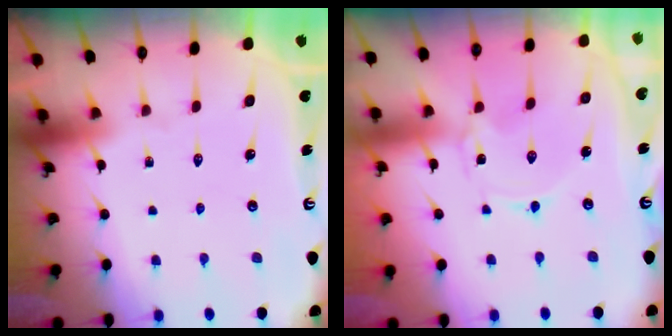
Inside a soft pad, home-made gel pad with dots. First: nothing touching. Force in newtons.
{"total": 0.0}